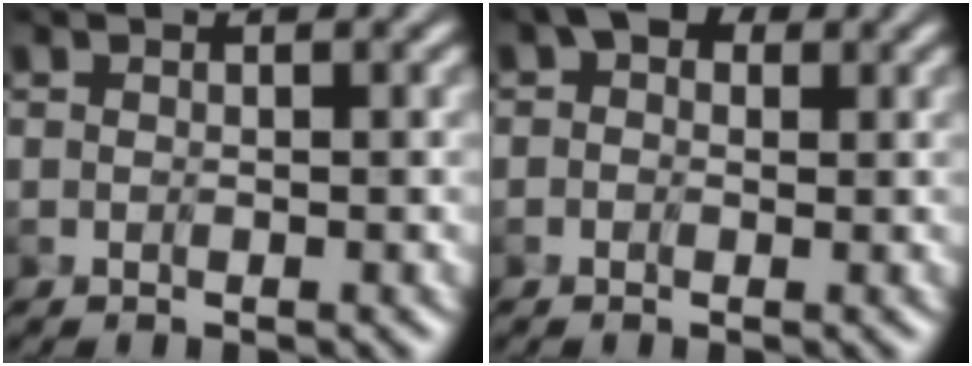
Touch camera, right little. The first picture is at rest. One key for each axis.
{"total": 2.3, "fx": 1.0, "fy": 1.4, "fz": 1.4, "tx": -0.017, "ty": 0.004, "tz": 0.002}